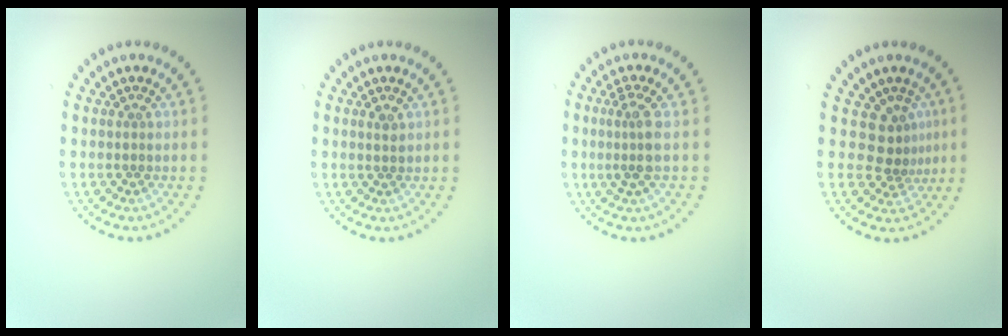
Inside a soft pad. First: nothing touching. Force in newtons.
{"total": 0.8, "press": 0.7, "slide": 0.2}
{"total": 2.3, "press": 1.8, "slide": 1.4}
{"total": 2.8, "press": 1.7, "slide": 2.2}